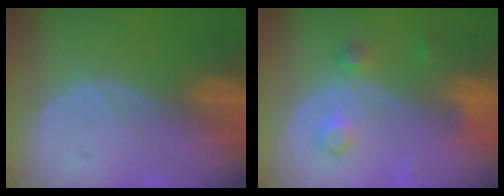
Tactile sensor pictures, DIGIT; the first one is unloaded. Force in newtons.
{"total": 3.8, "press": 3.4, "slide": 1.7}